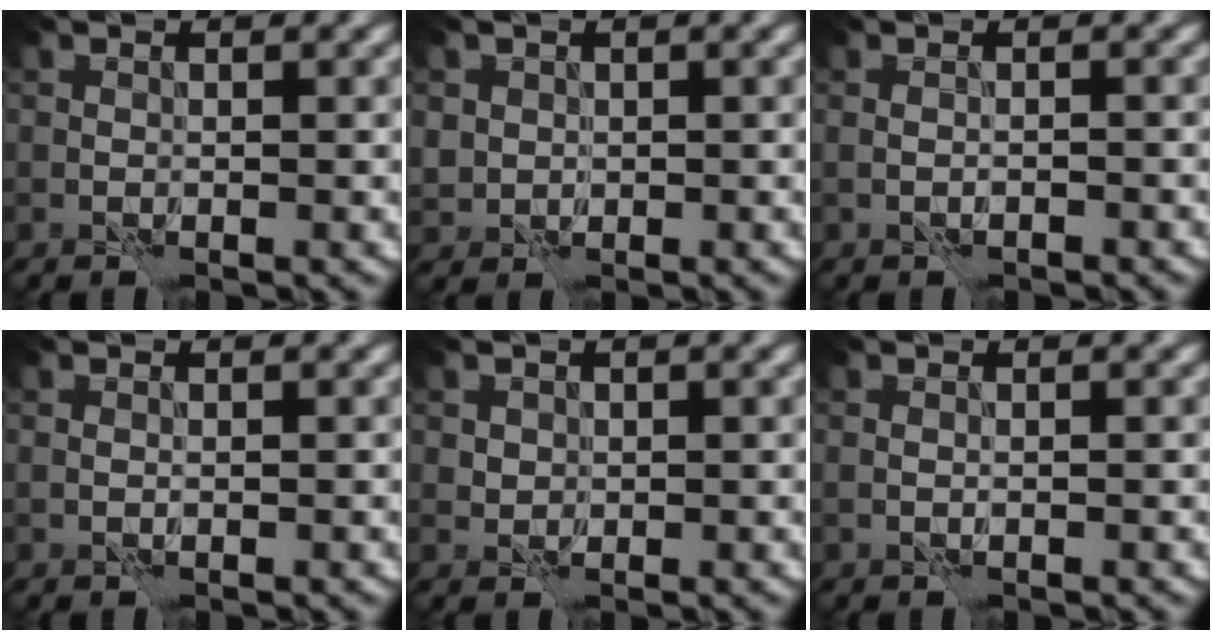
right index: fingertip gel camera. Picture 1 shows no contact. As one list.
[{"total": 2.0, "force": [0.4, 2.0, 0.0], "torque": [0.009, 0.001, 0.010]}, {"total": 0.5, "force": [-0.4, 0.1, 0.4], "torque": [-0.008, 0.001, -0.010]}, {"total": 0.0}, {"total": 1.2, "force": [0.3, 1.1, 0.0], "torque": [0.006, -0.001, 0.004]}, {"total": 0.0}]